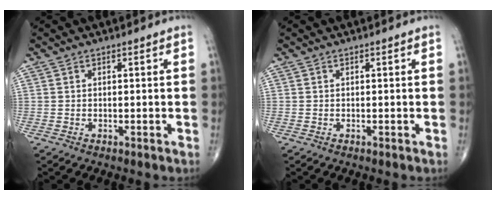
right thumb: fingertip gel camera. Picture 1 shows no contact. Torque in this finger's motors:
{"motor_torque": [0.00, 0.00, 0.00, 0.00, 0.00]}